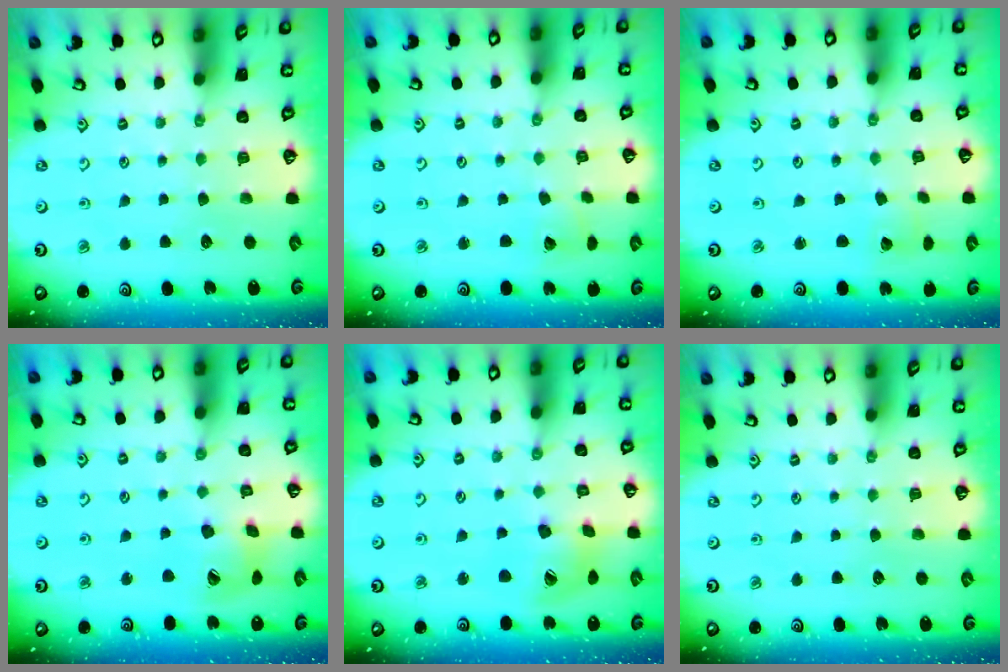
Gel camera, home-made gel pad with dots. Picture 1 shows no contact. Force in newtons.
{"total": 2.2, "press": 2.2, "slide": 0.3}
{"total": 2.1, "press": 2.1, "slide": 0.2}
{"total": 14.6, "press": 14.4, "slide": 2.0}
{"total": 12.6, "press": 12.5, "slide": 1.9}
{"total": 0.0}